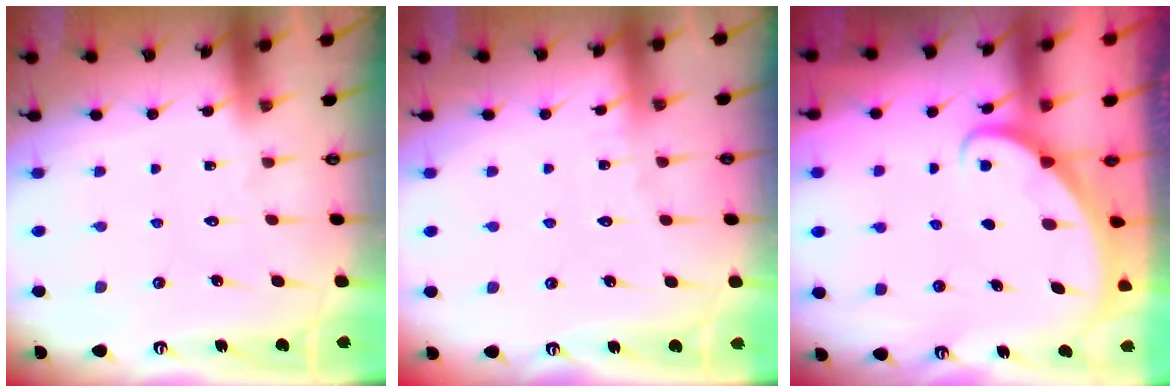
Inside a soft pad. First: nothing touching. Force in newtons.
{"total": 3.4, "press": 3.3, "slide": 0.3}
{"total": 2.9, "press": 2.9, "slide": 0.1}